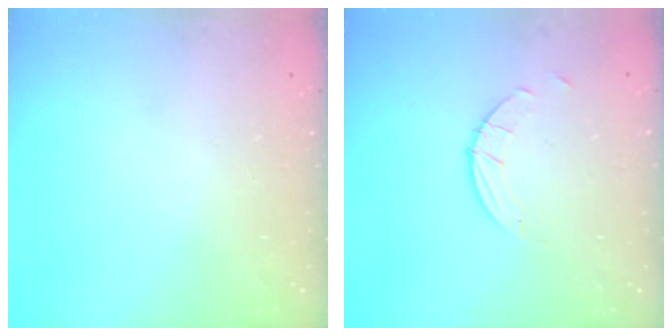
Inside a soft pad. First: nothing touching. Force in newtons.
{"total": 2.7, "press": 2.7, "slide": 0.3}